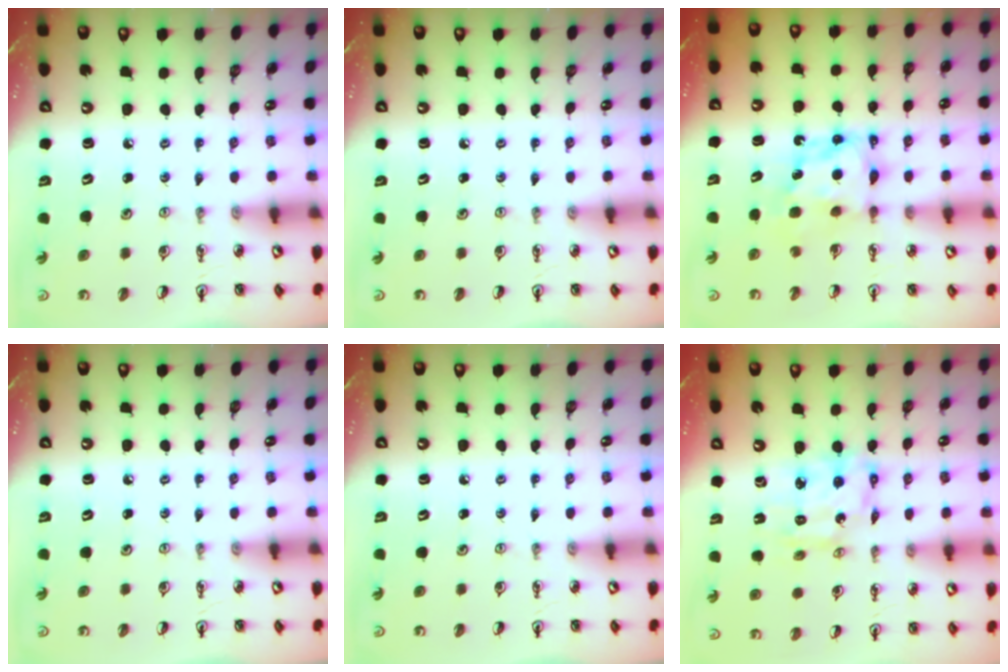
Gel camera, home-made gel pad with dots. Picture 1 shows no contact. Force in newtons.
{"total": 0.0}
{"total": 6.9, "press": 6.9, "slide": 0.3}
{"total": 0.0}
{"total": 0.0}
{"total": 10.1, "press": 10.0, "slide": 0.9}